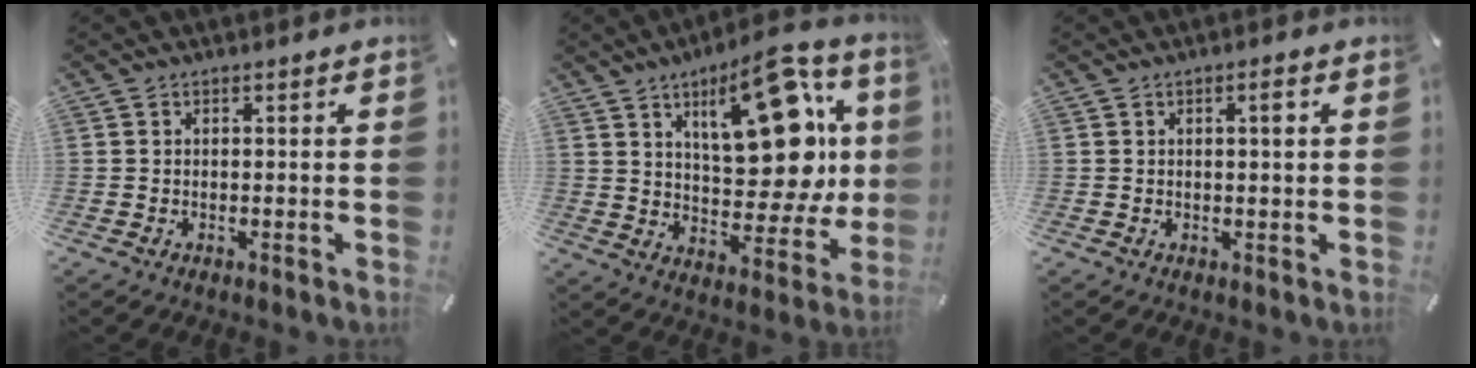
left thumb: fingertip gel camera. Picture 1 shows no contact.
{"total": 22.7, "force": [9.3, 10.8, 17.6], "torque": [-0.234, -0.053, 0.153]}
{"total": 2.1, "force": [0.6, 0.4, 2.0], "torque": [-0.031, 0.001, 0.006]}